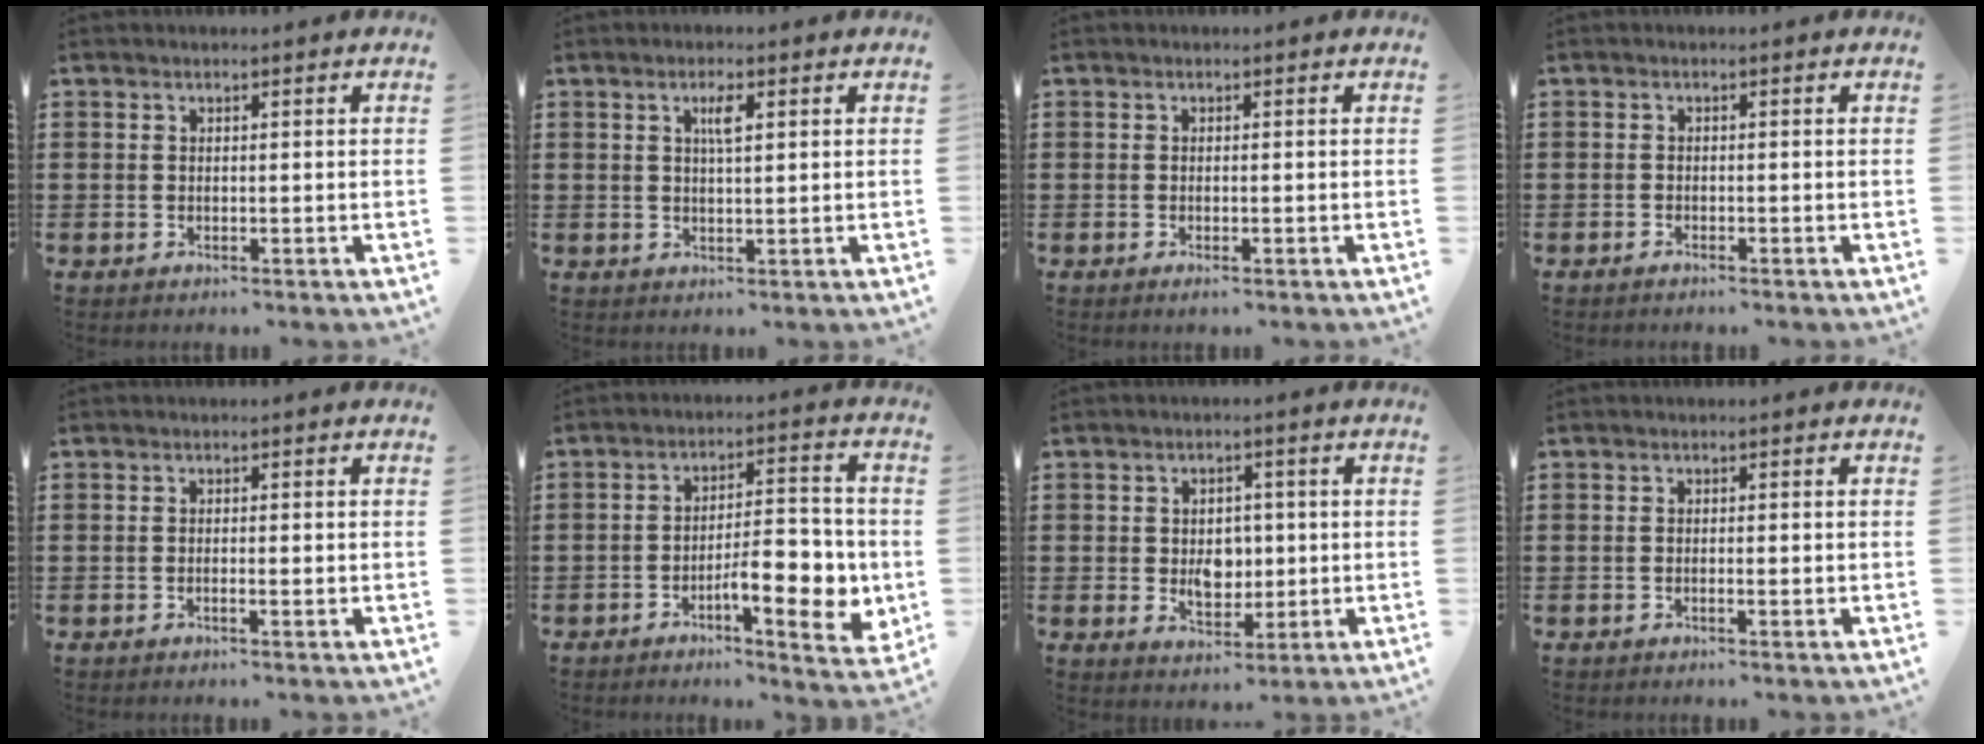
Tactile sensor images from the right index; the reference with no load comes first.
{"total": 2.8, "force": [1.0, 0.6, 2.5], "torque": [-0.043, 0.004, 0.013]}
{"total": 0.5, "force": [-0.2, -0.2, 0.5], "torque": [-0.007, -0.004, -0.003]}
{"total": 0.7, "force": [-0.7, 0.0, 0.2], "torque": [-0.005, -0.002, -0.014]}
{"total": 0.8, "force": [-0.3, 0.2, 0.7], "torque": [-0.013, -0.002, -0.005]}
{"total": 9.5, "force": [-3.1, 3.3, 8.3], "torque": [-0.108, -0.004, -0.051]}
{"total": 4.9, "force": [0.0, 3.4, 3.5], "torque": [-0.057, 0.003, -0.005]}
{"total": 0.6, "force": [-0.2, 0.1, 0.5], "torque": [-0.010, -0.003, -0.004]}